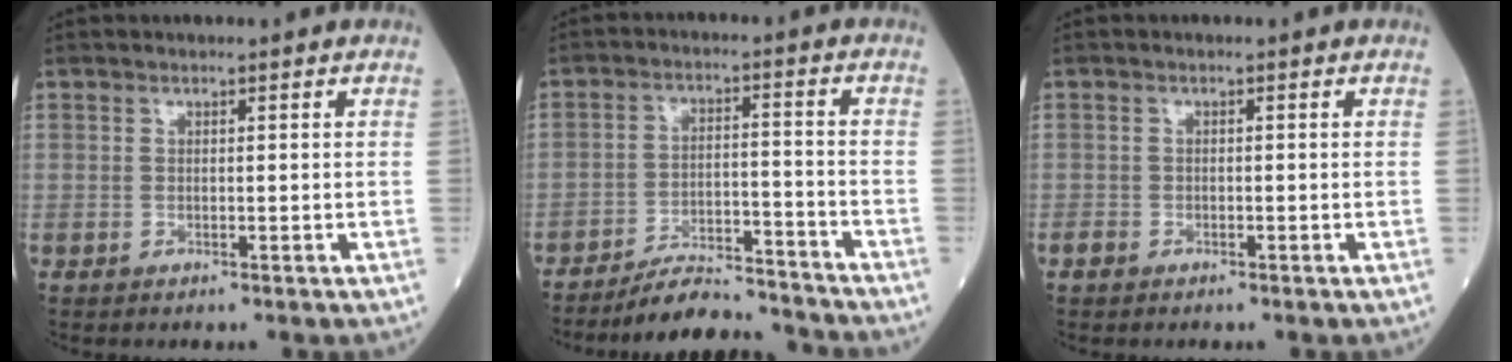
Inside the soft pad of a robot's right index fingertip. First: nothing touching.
{"total": 10.3, "force": [-10.0, 1.0, 2.3], "torque": [-0.032, 0.014, -0.165]}
{"total": 0.9, "force": [-0.7, 0.6, 0.3], "torque": [-0.007, 0.001, -0.015]}